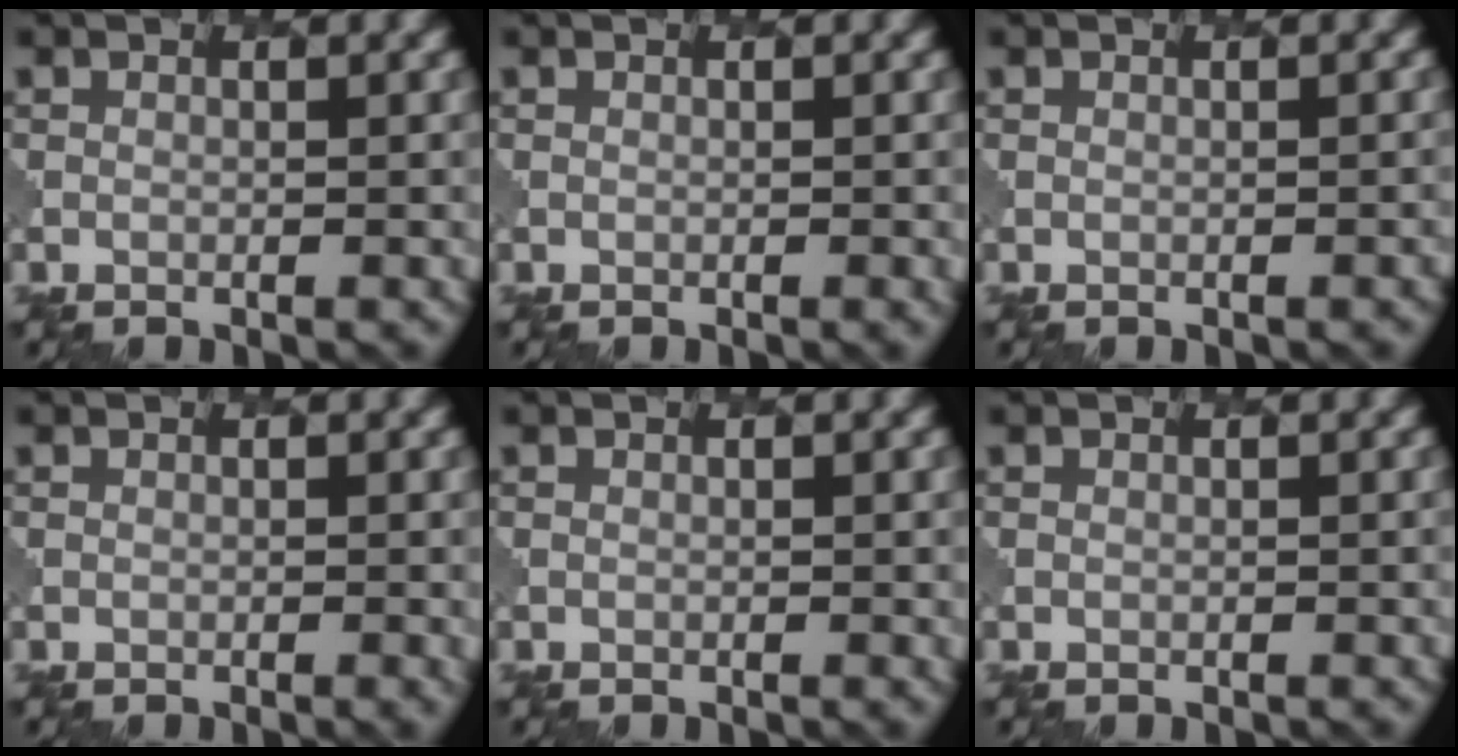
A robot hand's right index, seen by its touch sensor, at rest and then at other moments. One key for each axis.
{"total": 0.8, "fx": -0.3, "fy": 0.2, "fz": 0.7, "tx": -0.007, "ty": 0.001, "tz": -0.003}
{"total": 1.3, "fx": -0.6, "fy": 0.5, "fz": 1.0, "tx": 0.003, "ty": 0.005, "tz": -0.003}
{"total": 0.7, "fx": -0.2, "fy": 0.1, "fz": 0.7, "tx": -0.008, "ty": -0.001, "tz": -0.003}
{"total": 0.5, "fx": -0.1, "fy": 0.1, "fz": 0.5, "tx": -0.006, "ty": 0.000, "tz": -0.001}
{"total": 0.0}